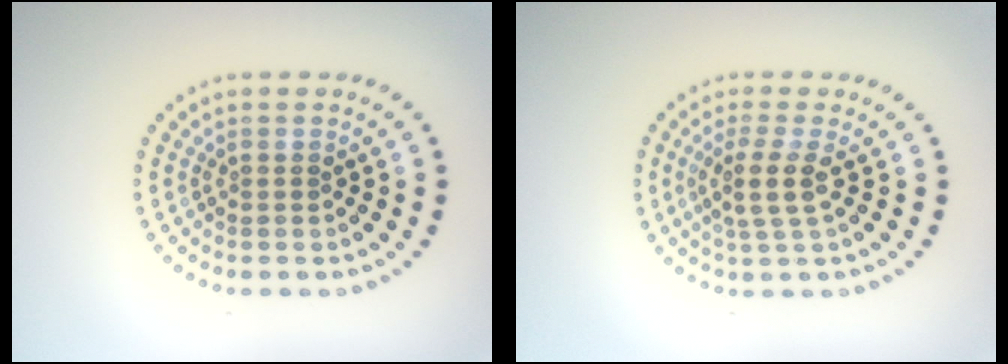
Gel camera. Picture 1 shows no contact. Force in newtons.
{"total": 2.8, "press": 2.3, "slide": 1.6}